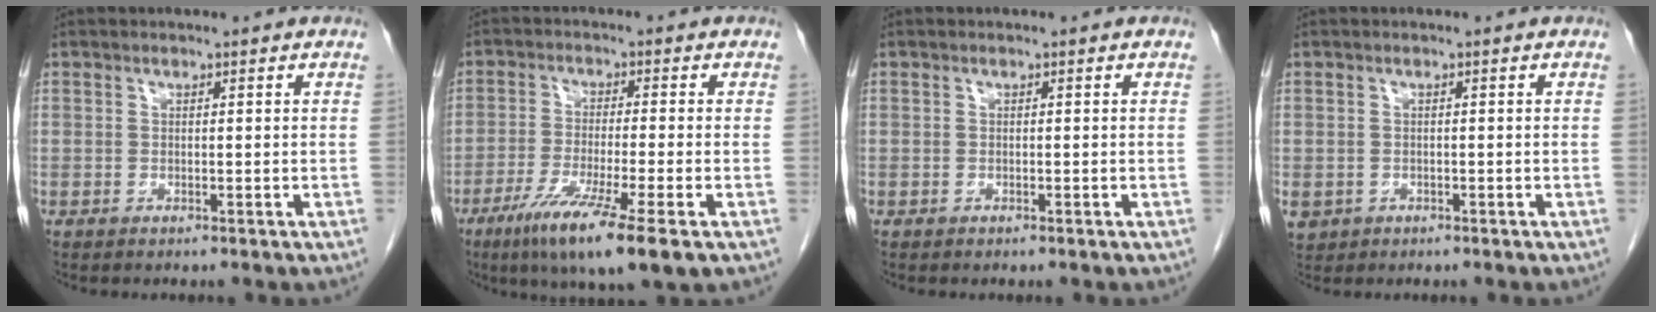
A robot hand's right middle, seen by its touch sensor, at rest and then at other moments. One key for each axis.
{"total": 11.5, "fx": -6.3, "fy": 0.1, "fz": 9.6, "tx": -0.173, "ty": -0.035, "tz": -0.107}
{"total": 0.0}
{"total": 3.4, "fx": -1.4, "fy": 2.9, "fz": 0.9, "tx": -0.019, "ty": 0.000, "tz": -0.018}